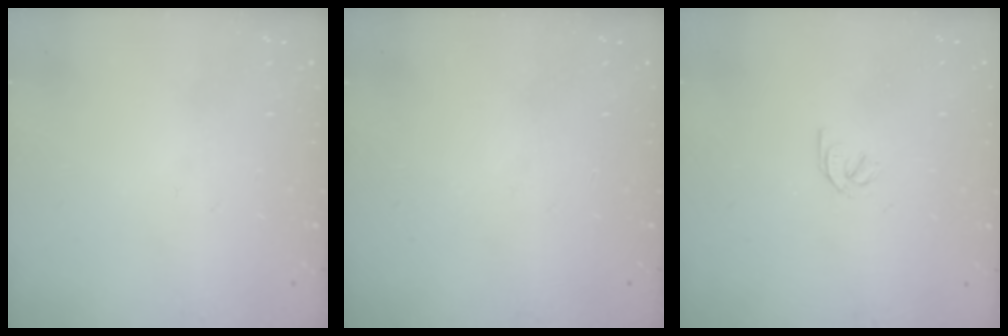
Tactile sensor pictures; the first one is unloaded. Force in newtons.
{"total": 0.0}
{"total": 2.0, "press": 2.0, "slide": 0.3}